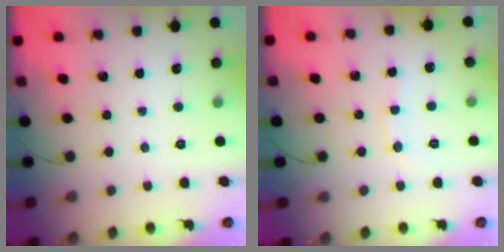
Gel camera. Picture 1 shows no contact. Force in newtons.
{"total": 7.4, "press": 7.3, "slide": 1.1}